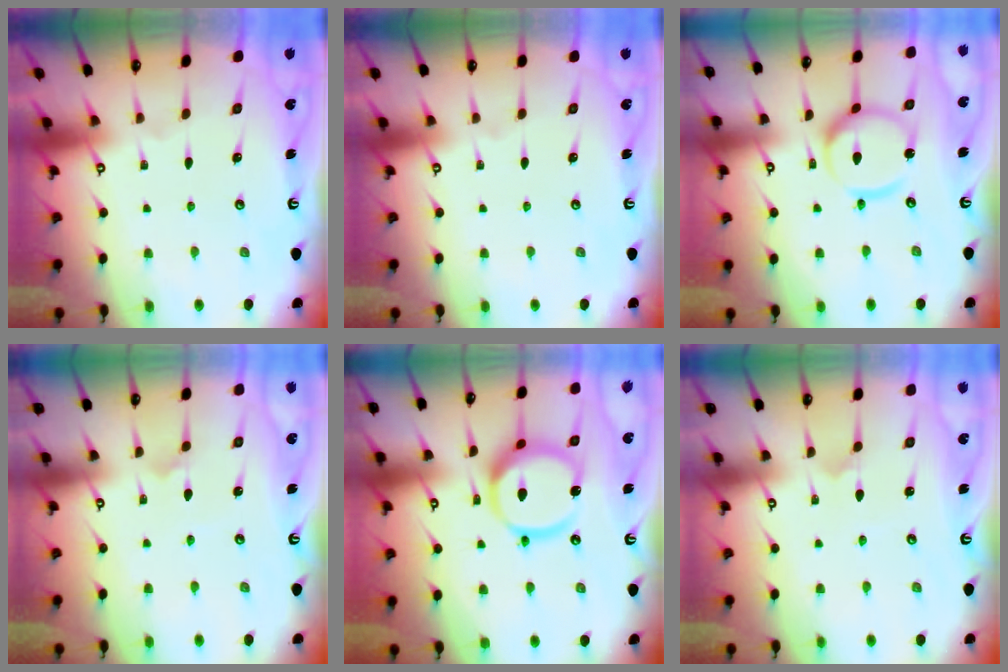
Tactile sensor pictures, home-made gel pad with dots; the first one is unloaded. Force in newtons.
{"total": 0.0}
{"total": 12.6, "press": 12.5, "slide": 1.3}
{"total": 2.9, "press": 2.9, "slide": 0.1}
{"total": 14.7, "press": 14.6, "slide": 1.9}
{"total": 2.4, "press": 2.4, "slide": 0.2}